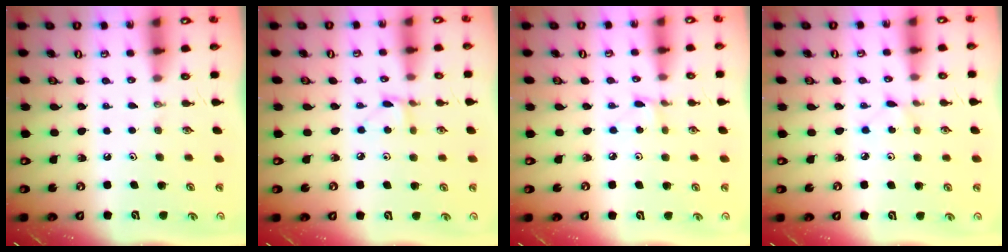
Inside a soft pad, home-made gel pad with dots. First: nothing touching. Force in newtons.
{"total": 3.4, "press": 3.4, "slide": 0.5}
{"total": 2.5, "press": 2.4, "slide": 0.3}
{"total": 1.9, "press": 1.9, "slide": 0.3}